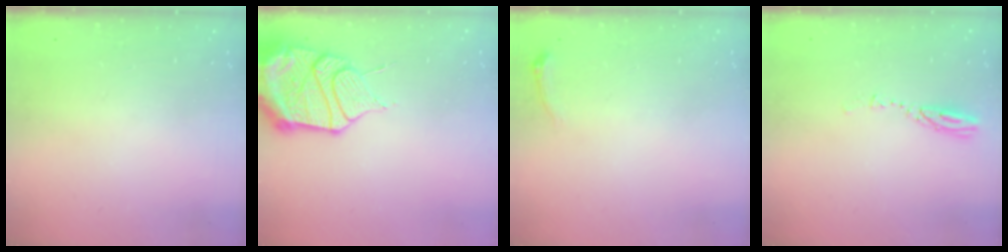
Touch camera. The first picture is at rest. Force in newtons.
{"total": 16.9, "press": 16.3, "slide": 4.2}
{"total": 4.5, "press": 4.3, "slide": 1.1}
{"total": 3.6, "press": 3.5, "slide": 0.5}